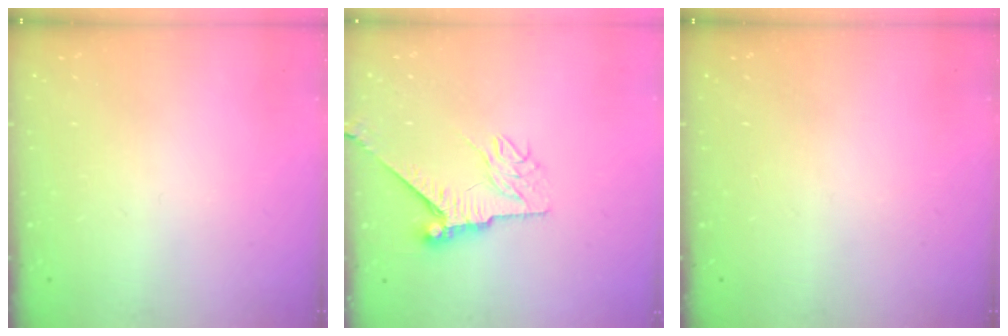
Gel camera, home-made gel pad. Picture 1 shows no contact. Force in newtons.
{"total": 8.2, "press": 8.1, "slide": 0.7}
{"total": 0.0}